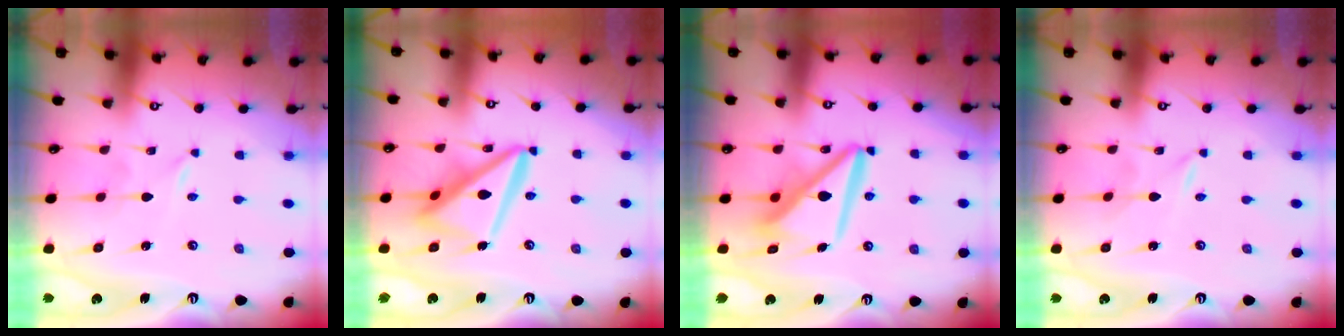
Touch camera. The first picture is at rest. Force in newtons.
{"total": 15.8, "press": 15.7, "slide": 1.9}
{"total": 12.7, "press": 12.6, "slide": 1.4}
{"total": 0.0}